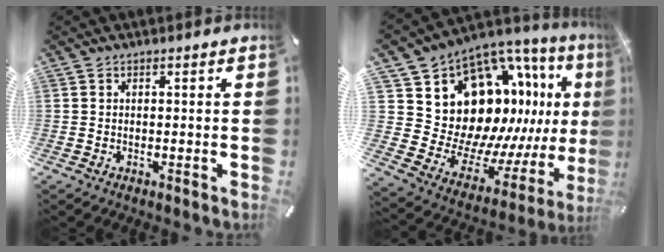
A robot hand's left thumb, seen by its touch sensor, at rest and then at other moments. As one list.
[{"total": 14.0, "force": [5.7, 11.7, 5.3], "torque": [-0.076, -0.100, 0.129]}]